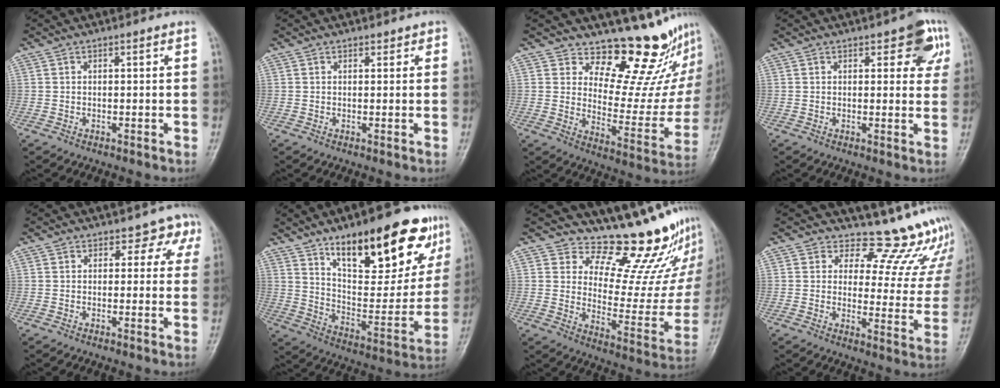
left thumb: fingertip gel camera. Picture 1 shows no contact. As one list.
[{"total": 1.4, "force": [0.9, 1.0, 0.2], "torque": [0.015, -0.004, 0.007]}, {"total": 16.9, "force": [14.6, 6.0, 6.1], "torque": [-0.023, -0.143, 0.191]}, {"total": 6.2, "force": [3.1, 3.0, 4.4], "torque": [-0.019, -0.009, 0.030]}, {"total": 4.0, "force": [2.7, 2.9, 0.7], "torque": [0.023, -0.015, 0.013]}, {"total": 25.5, "force": [15.1, 9.5, 18.3], "torque": [-0.216, -0.048, 0.239]}, {"total": 18.4, "force": [16.2, 6.0, 6.3], "torque": [-0.029, -0.151, 0.208]}, {"total": 14.1, "force": [13.1, 4.3, 2.7], "torque": [0.011, -0.135, 0.143]}]